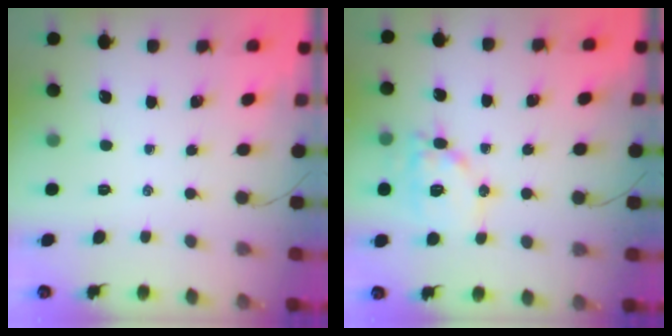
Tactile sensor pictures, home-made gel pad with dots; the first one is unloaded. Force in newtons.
{"total": 12.8, "press": 12.8, "slide": 1.4}